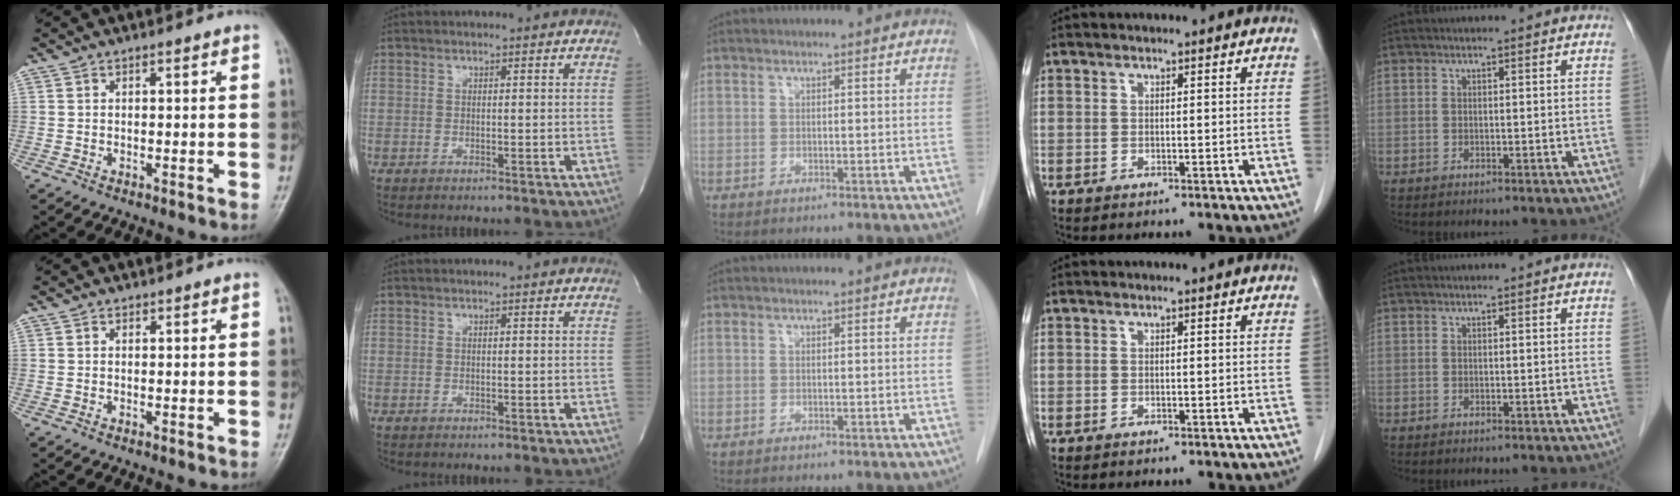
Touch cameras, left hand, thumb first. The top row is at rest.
{}